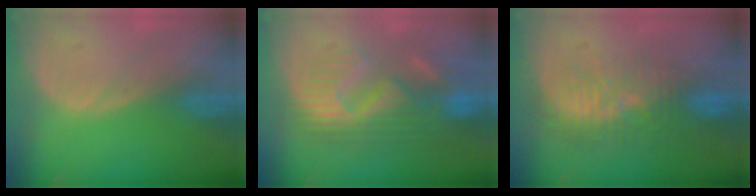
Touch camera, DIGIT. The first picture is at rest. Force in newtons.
{"total": 10.9, "press": 9.8, "slide": 4.9}
{"total": 9.4, "press": 8.8, "slide": 3.4}